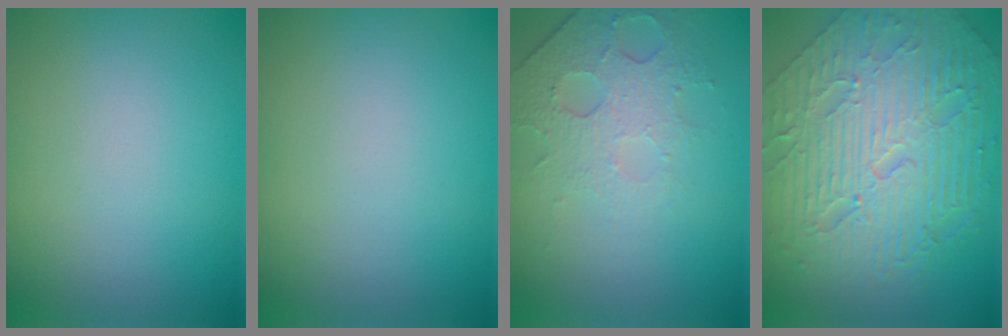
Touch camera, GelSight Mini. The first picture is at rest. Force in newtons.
{"total": 0.0}
{"total": 4.5, "press": 2.9, "slide": 3.5}
{"total": 11.2, "press": 7.5, "slide": 8.4}